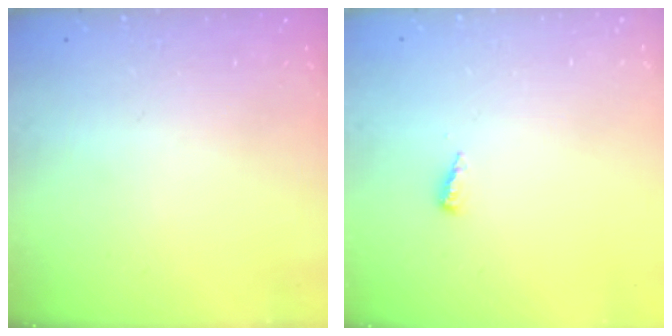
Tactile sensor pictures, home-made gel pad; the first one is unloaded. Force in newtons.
{"total": 3.1, "press": 3.1, "slide": 0.3}